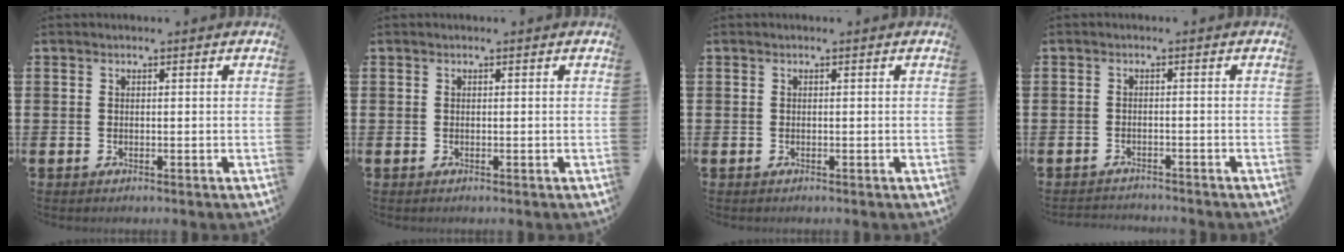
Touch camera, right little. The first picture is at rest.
{"total": 0.0}
{"total": 0.0}
{"total": 1.4, "force": [-1.4, 0.0, -0.2], "torque": [-0.001, 0.004, -0.030]}